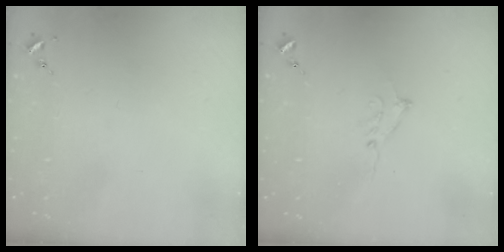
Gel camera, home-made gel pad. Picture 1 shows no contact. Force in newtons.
{"total": 6.0, "press": 6.0, "slide": 0.7}